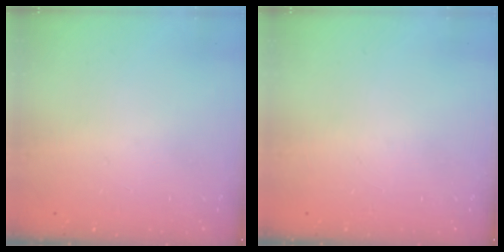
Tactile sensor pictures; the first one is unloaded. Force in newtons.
{"total": 0.0}